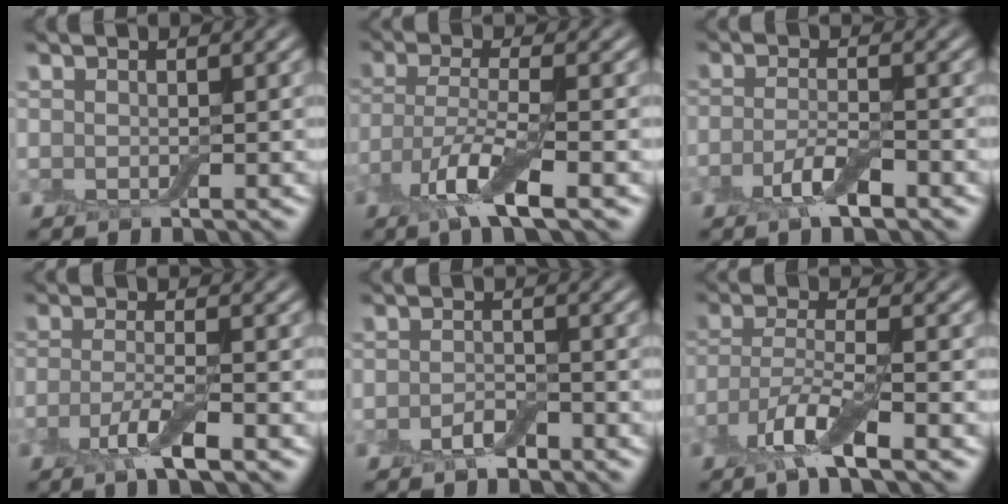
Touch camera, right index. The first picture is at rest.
{"total": 5.2, "force": [-2.5, 1.3, 4.4], "torque": [-0.094, -0.007, -0.054]}
{"total": 3.1, "force": [-1.6, 0.9, 2.4], "torque": [-0.052, 0.001, -0.036]}
{"total": 3.4, "force": [-1.7, 0.7, 2.9], "torque": [-0.060, -0.005, -0.038]}
{"total": 1.7, "force": [-1.1, 0.8, 1.0], "torque": [-0.020, 0.003, -0.022]}
{"total": 4.8, "force": [-2.7, 1.1, 3.8], "torque": [-0.080, -0.006, -0.062]}